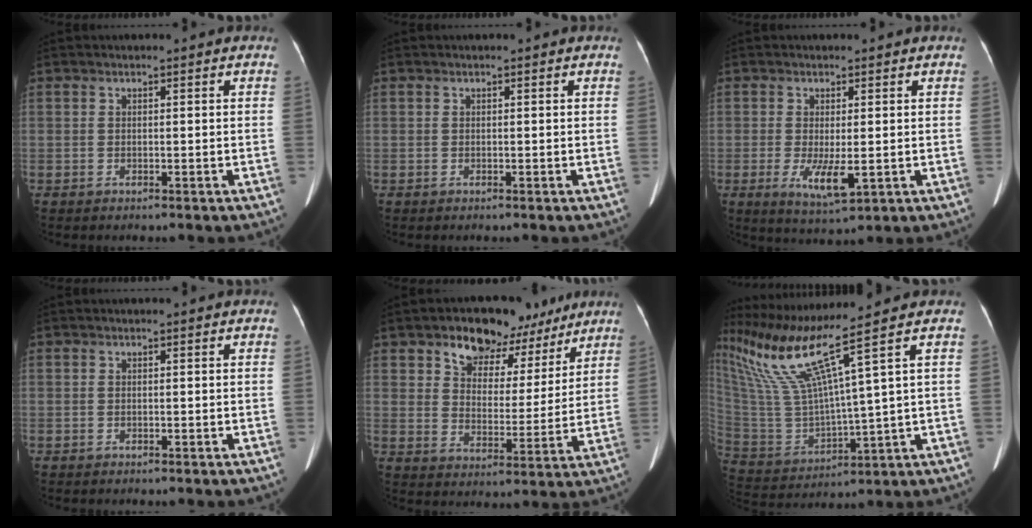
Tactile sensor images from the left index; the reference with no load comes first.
{"total": 0.0}
{"total": 5.2, "force": [-0.7, 1.4, 4.9], "torque": [-0.092, -0.014, -0.004]}
{"total": 0.0}
{"total": 11.5, "force": [8.0, 6.7, 4.8], "torque": [-0.064, 0.023, 0.125]}
{"total": 13.8, "force": [9.5, -3.0, 9.6], "torque": [-0.195, -0.006, 0.193]}